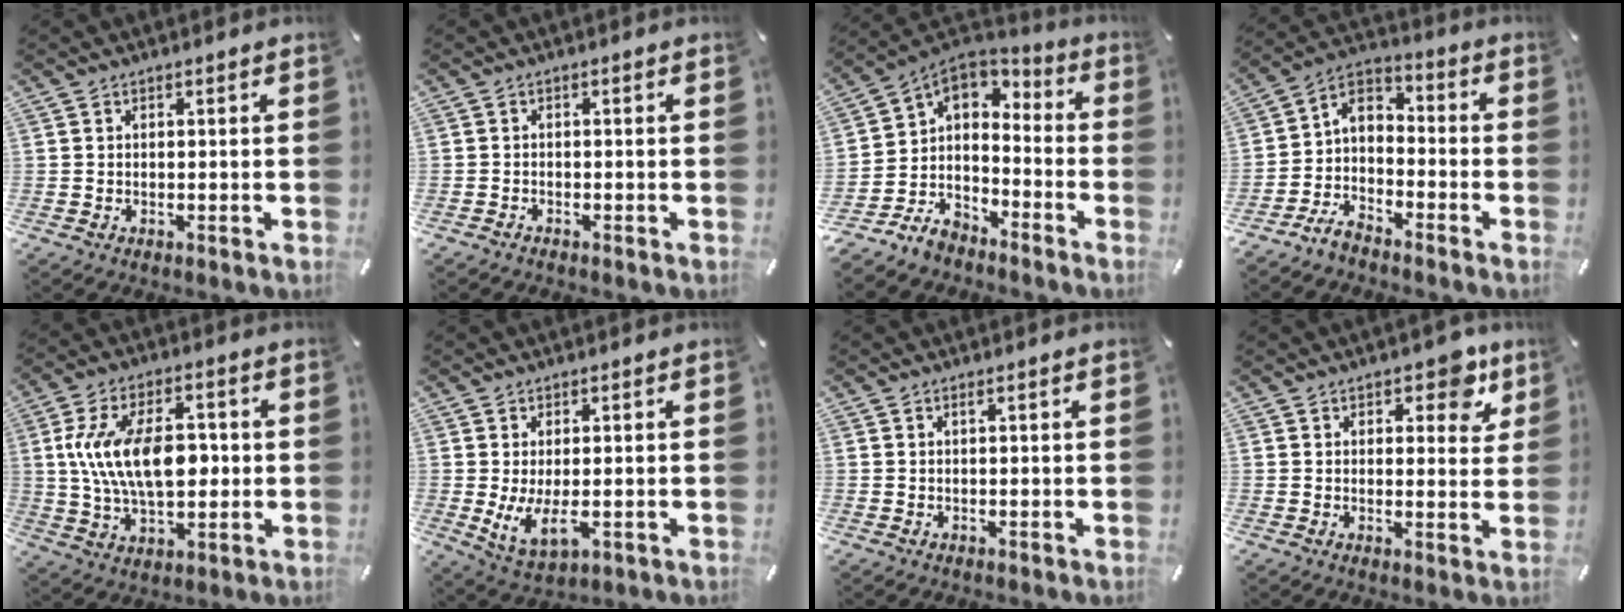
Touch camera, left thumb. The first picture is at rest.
{"total": 0.9, "force": [-0.9, 0.2, 0.1], "torque": [-0.004, 0.002, -0.018]}
{"total": 7.6, "force": [-3.6, 6.3, 2.3], "torque": [-0.069, 0.006, -0.069]}
{"total": 5.9, "force": [-4.5, 3.3, 2.1], "torque": [-0.052, 0.012, -0.093]}
{"total": 16.2, "force": [0.7, 9.5, 13.1], "torque": [-0.261, 0.004, 0.010]}
{"total": 7.9, "force": [-0.1, 3.6, 7.0], "torque": [-0.149, -0.021, -0.001]}
{"total": 0.7, "force": [0.2, 0.0, 0.6], "torque": [-0.011, -0.001, 0.004]}
{"total": 7.8, "force": [4.8, 4.2, 4.5], "torque": [-0.029, -0.027, 0.074]}